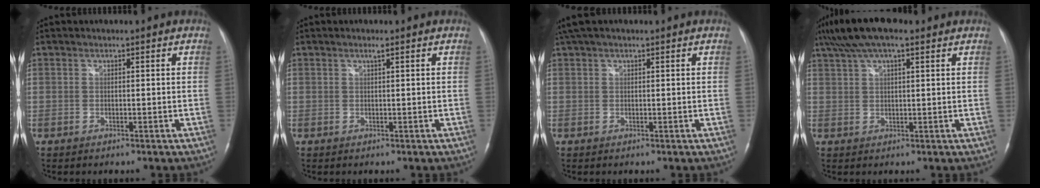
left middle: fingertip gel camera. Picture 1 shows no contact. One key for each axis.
{"total": 0.6, "fx": 0.4, "fy": -0.1, "fz": 0.5, "tx": -0.013, "ty": 0.001, "tz": 0.008}
{"total": 4.2, "fx": 3.2, "fy": 0.9, "fz": 2.6, "tx": -0.056, "ty": 0.038, "tz": 0.061}
{"total": 9.9, "fx": 6.9, "fy": 2.4, "fz": 6.7, "tx": -0.129, "ty": 0.038, "tz": 0.120}